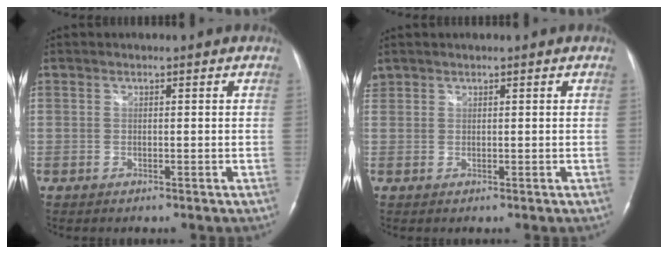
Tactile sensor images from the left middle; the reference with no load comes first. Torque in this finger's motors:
{"motor_torque": [0.05, -0.04, 0.02, 0.00]}